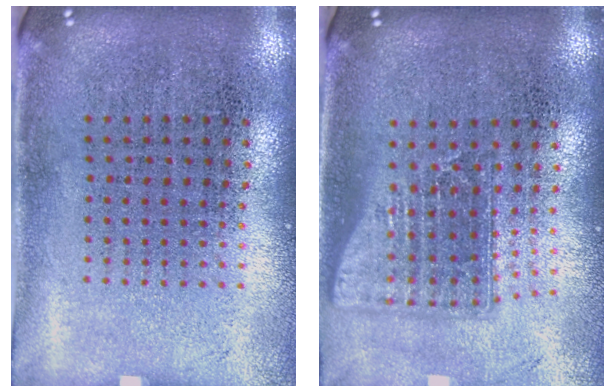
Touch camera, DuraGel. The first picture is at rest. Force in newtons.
{"total": 1.6, "press": 1.3, "slide": 1.0}